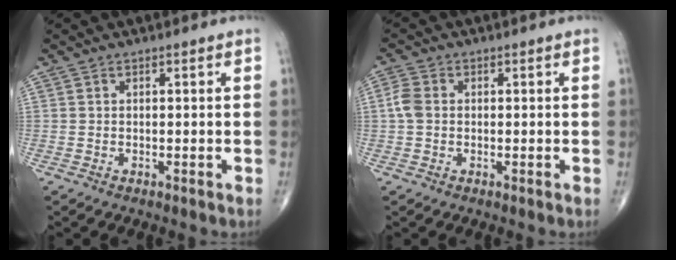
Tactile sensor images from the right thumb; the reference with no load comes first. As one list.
[{"total": 3.2, "force": [0.0, 2.4, 2.1], "torque": [-0.051, 0.007, -0.006]}]